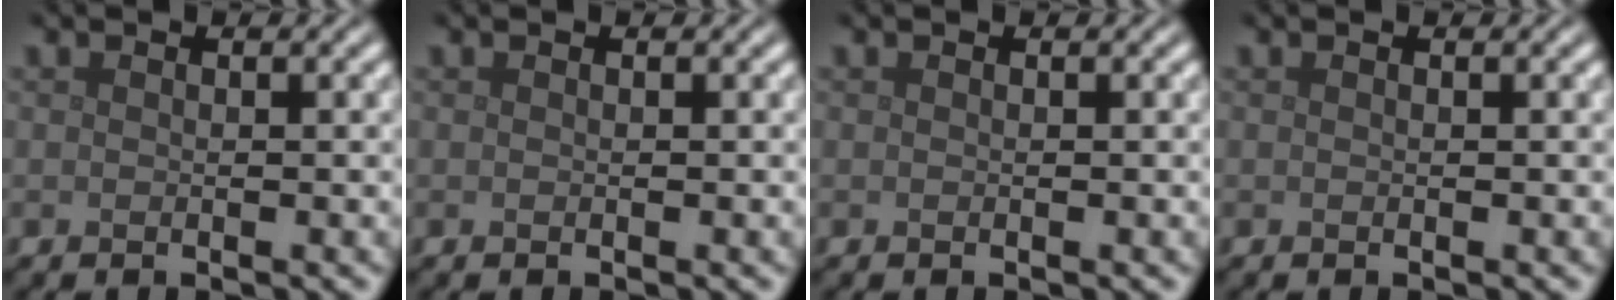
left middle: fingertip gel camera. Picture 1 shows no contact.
{"total": 0.0}
{"total": 0.0}
{"total": 0.0}